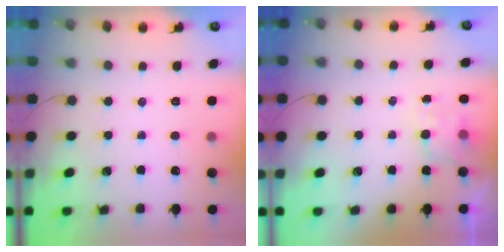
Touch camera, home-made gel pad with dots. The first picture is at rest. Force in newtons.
{"total": 4.3, "press": 4.3, "slide": 0.7}